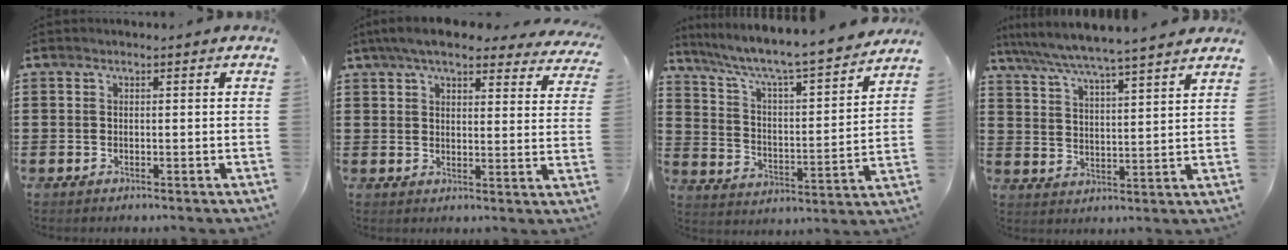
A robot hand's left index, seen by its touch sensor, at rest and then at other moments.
{"total": 6.9, "force": [5.9, 1.2, 3.3], "torque": [-0.076, -0.014, 0.107]}
{"total": 6.3, "force": [5.5, 0.1, 3.1], "torque": [-0.085, -0.049, 0.084]}
{"total": 5.6, "force": [5.2, -0.7, 2.0], "torque": [-0.062, -0.034, 0.085]}